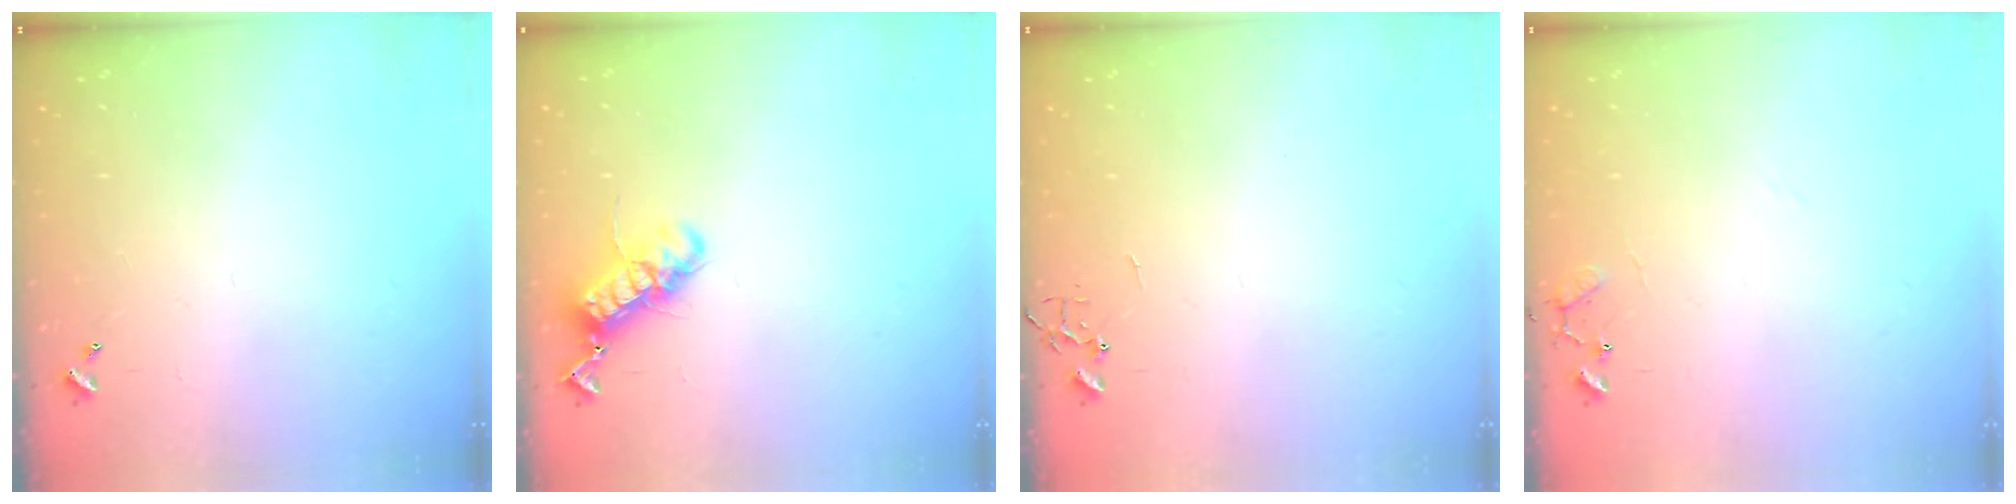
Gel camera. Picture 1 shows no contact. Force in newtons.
{"total": 12.7, "press": 12.6, "slide": 1.1}
{"total": 0.0}
{"total": 8.6, "press": 8.6, "slide": 0.5}